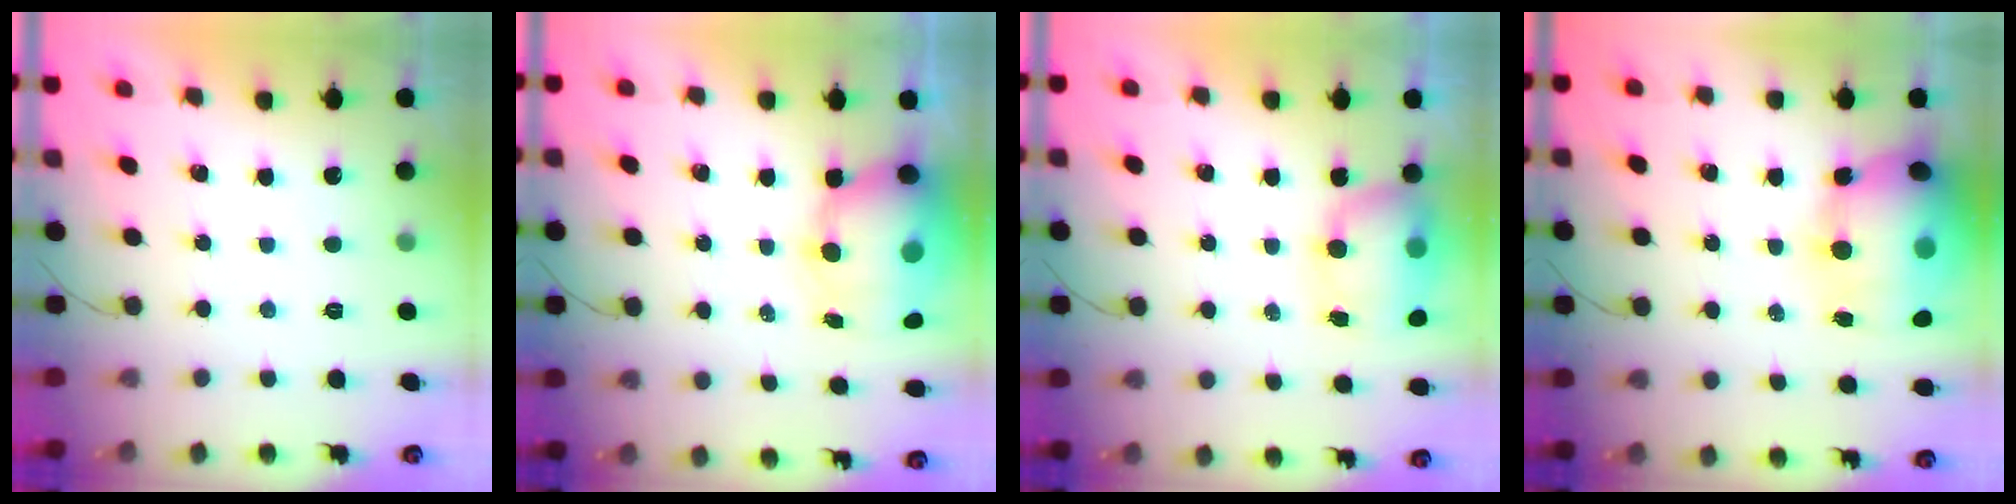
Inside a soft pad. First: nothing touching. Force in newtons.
{"total": 13.0, "press": 11.4, "slide": 6.4}
{"total": 12.3, "press": 9.3, "slide": 8.1}
{"total": 21.3, "press": 19.3, "slide": 8.9}